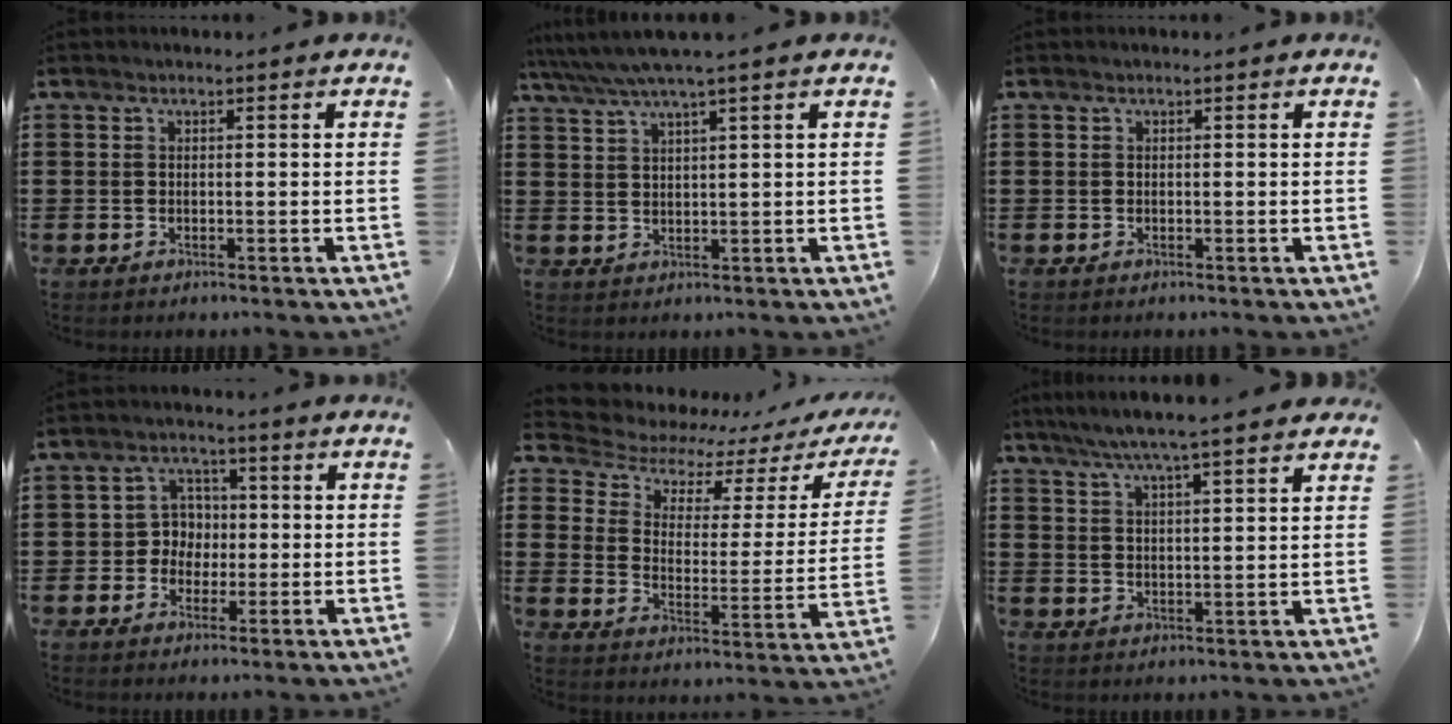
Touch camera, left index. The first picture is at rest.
{"total": 4.0, "force": [2.9, -0.3, 2.8], "torque": [-0.062, -0.008, 0.049]}
{"total": 0.0}
{"total": 4.8, "force": [-0.4, 4.5, 1.6], "torque": [-0.051, 0.013, -0.011]}
{"total": 4.5, "force": [3.8, 2.1, 1.4], "torque": [-0.057, -0.033, 0.060]}
{"total": 5.6, "force": [4.8, -0.1, 3.0], "torque": [-0.072, -0.016, 0.083]}